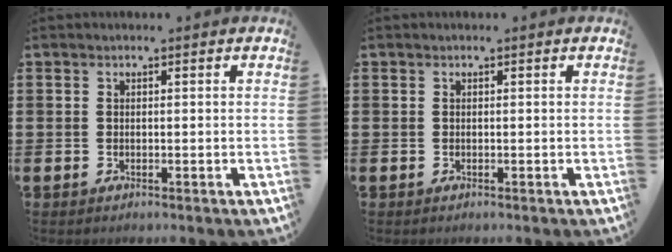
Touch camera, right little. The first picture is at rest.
{"total": 0.0}